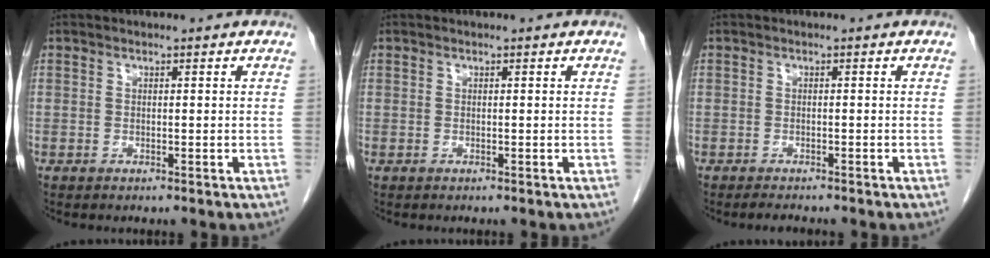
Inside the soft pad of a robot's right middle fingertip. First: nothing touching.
{"total": 0.0}
{"total": 1.7, "force": [-1.5, 0.4, 0.6], "torque": [-0.016, -0.005, -0.021]}